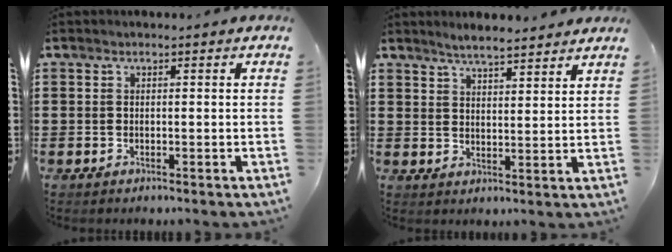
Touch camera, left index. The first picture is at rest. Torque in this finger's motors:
{"motor_torque": [0.71, -0.73, 0.15, 0.07]}